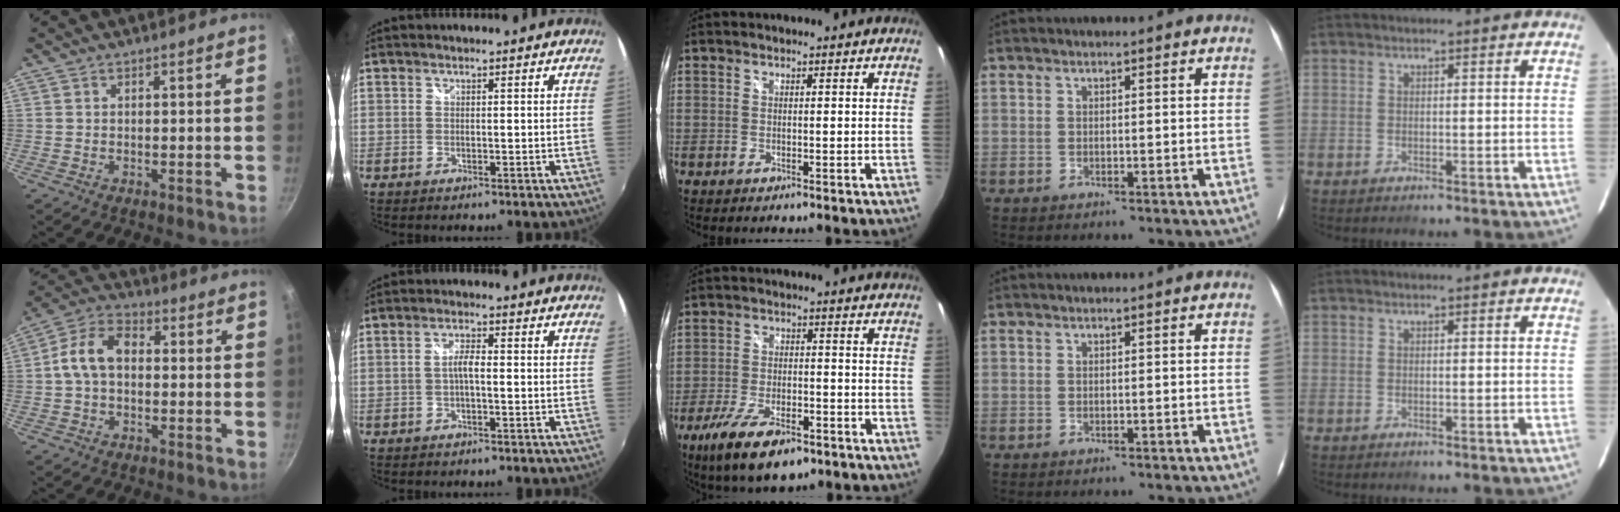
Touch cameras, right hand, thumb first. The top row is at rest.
{"thumb": {"total": 9.2, "force": [0.1, 6.3, 6.7], "torque": [-0.110, 0.030, -0.016]}, "index": {"total": 2.5, "force": [-0.5, 0.5, 2.4], "torque": [-0.048, 0.008, -0.009]}, "middle": {"total": 13.0, "force": [-8.1, 4.8, 9.0], "torque": [-0.193, -0.034, -0.140]}}